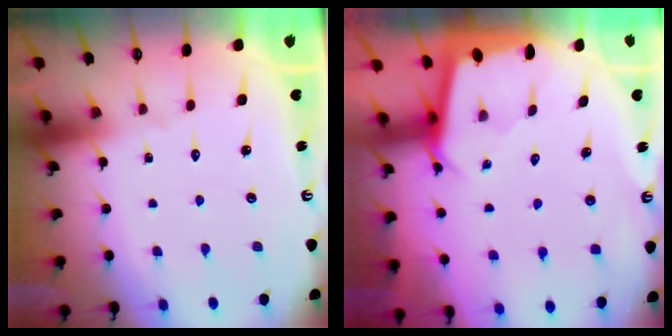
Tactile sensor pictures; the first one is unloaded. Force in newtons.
{"total": 2.5, "press": 2.5, "slide": 0.3}